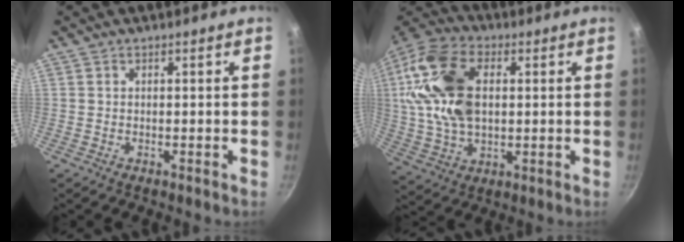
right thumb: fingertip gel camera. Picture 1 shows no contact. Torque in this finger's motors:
{"motor_torque": [2.05, 2.95, 2.13, 0.49, 0.27]}